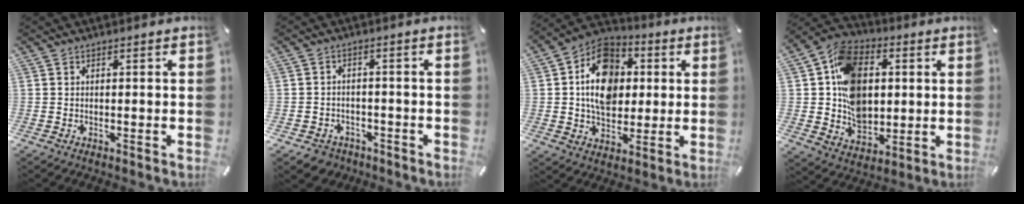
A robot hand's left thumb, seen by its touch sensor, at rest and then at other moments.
{"total": 4.3, "force": [-2.7, 3.2, 0.9], "torque": [-0.018, 0.015, -0.052]}
{"total": 13.9, "force": [1.1, 11.2, 8.2], "torque": [-0.146, 0.009, 0.016]}
{"total": 16.6, "force": [2.1, 12.9, 10.1], "torque": [-0.185, 0.010, 0.045]}